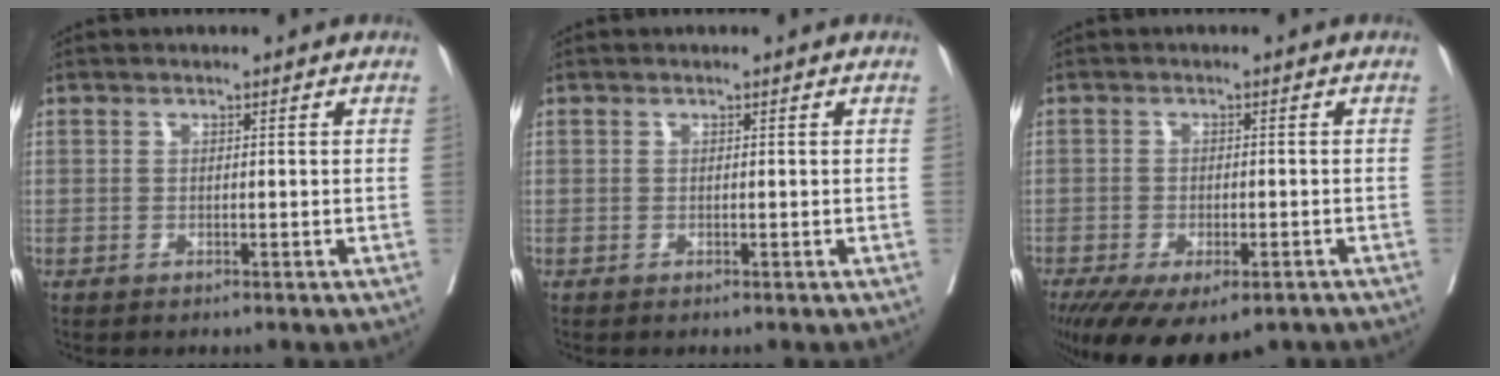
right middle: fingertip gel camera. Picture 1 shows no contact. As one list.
[{"total": 0.0}, {"total": 13.4, "force": [-9.0, 6.1, 8.0], "torque": [-0.161, -0.028, -0.129]}]